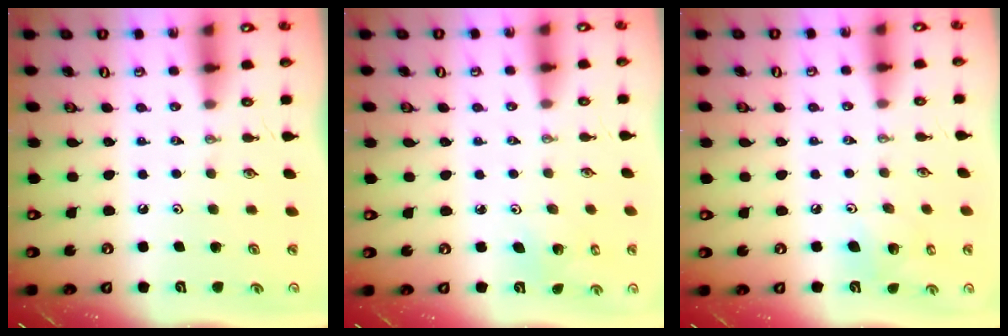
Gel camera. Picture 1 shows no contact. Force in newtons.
{"total": 2.7, "press": 2.7, "slide": 0.2}
{"total": 6.9, "press": 6.8, "slide": 1.4}